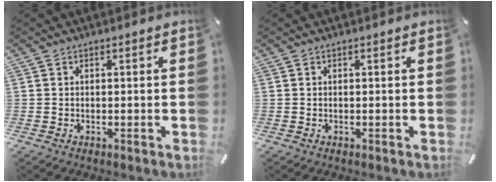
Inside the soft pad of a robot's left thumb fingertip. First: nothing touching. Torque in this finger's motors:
{"motor_torque": [0.00, 0.00, -0.02, 0.02, 0.00]}